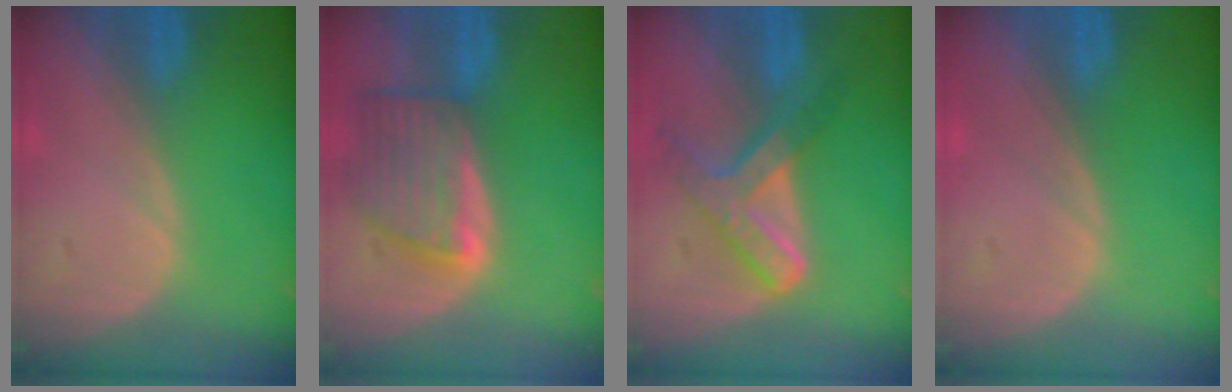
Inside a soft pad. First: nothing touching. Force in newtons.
{"total": 7.8, "press": 7.1, "slide": 3.2}
{"total": 7.2, "press": 6.2, "slide": 3.8}
{"total": 0.0}